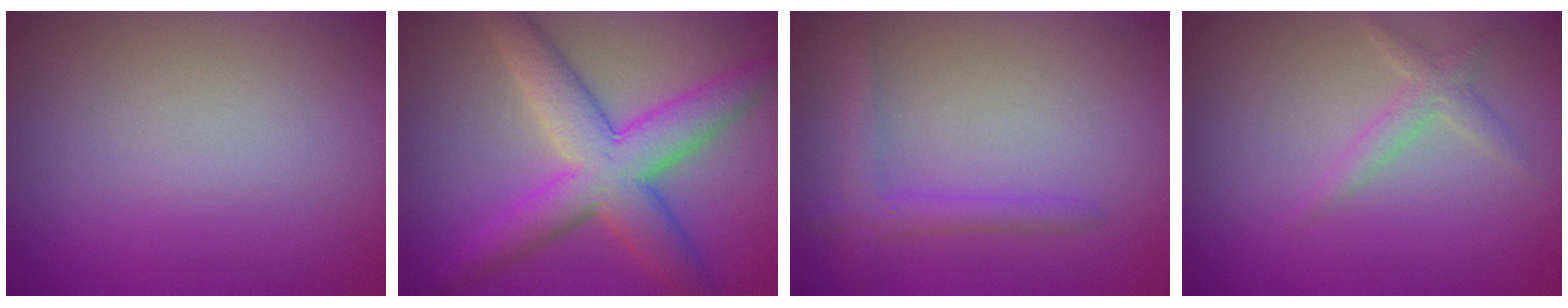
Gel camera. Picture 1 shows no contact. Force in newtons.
{"total": 7.7, "press": 7.7, "slide": 0.3}
{"total": 2.3, "press": 2.3, "slide": 0.1}
{"total": 1.7, "press": 1.6, "slide": 0.1}